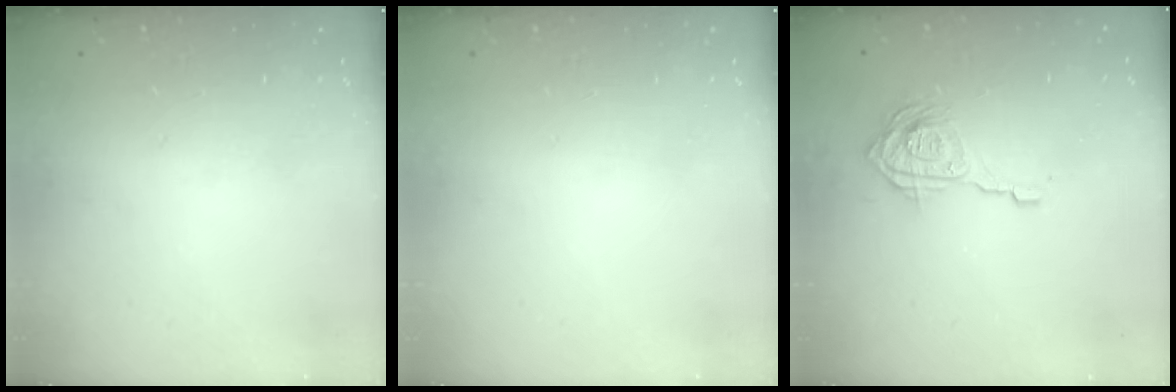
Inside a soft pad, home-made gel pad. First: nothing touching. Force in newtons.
{"total": 0.0}
{"total": 11.2, "press": 11.1, "slide": 0.9}